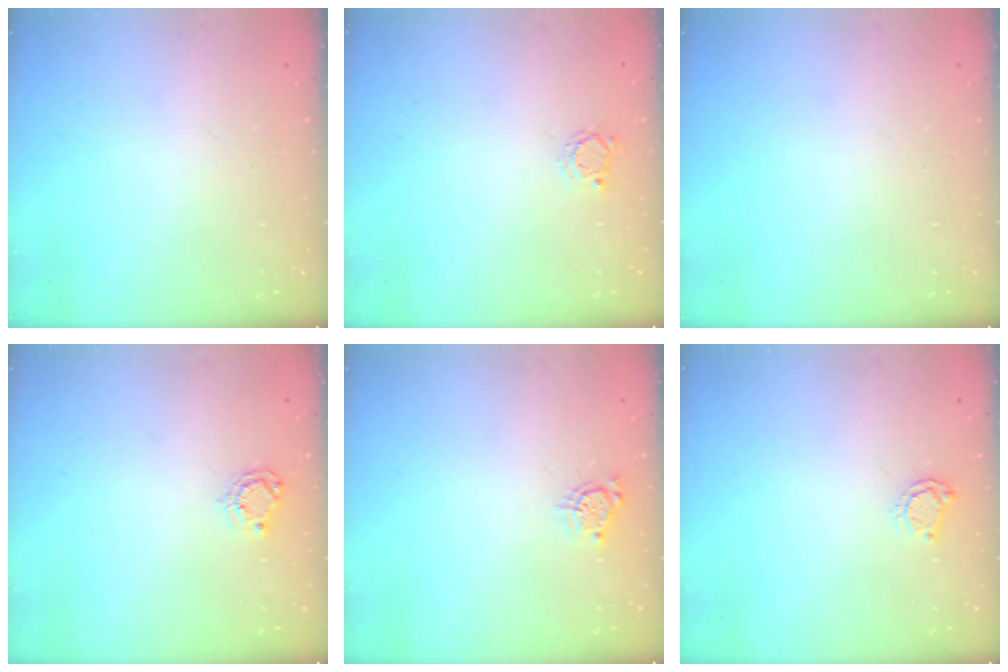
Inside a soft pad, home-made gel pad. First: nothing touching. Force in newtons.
{"total": 2.8, "press": 2.7, "slide": 0.4}
{"total": 0.0}
{"total": 5.8, "press": 5.8, "slide": 0.5}
{"total": 4.4, "press": 4.4, "slide": 0.5}
{"total": 5.3, "press": 5.3, "slide": 0.5}